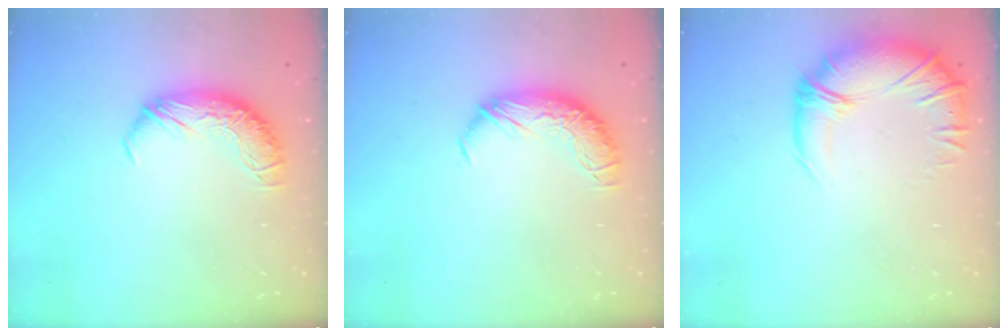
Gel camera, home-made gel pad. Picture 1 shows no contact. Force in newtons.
{"total": 0.0}
{"total": 2.7, "press": 0.1, "slide": 2.7}